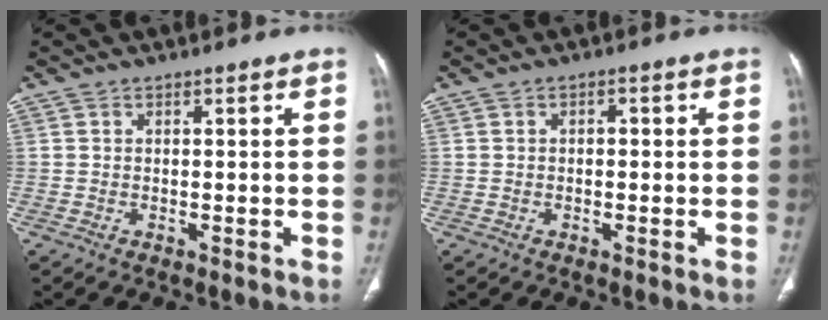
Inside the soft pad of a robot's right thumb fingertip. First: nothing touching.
{"total": 1.2, "force": [0.1, 0.7, 1.0], "torque": [-0.014, 0.006, -0.002]}